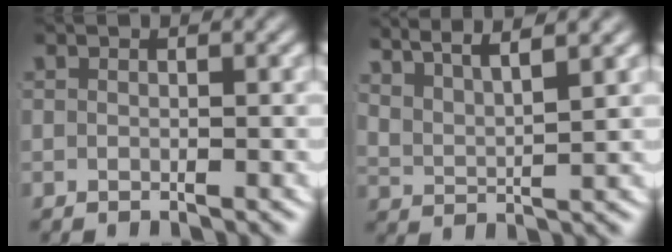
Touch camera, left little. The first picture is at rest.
{"total": 7.6, "force": [5.5, 3.6, 3.9], "torque": [-0.067, 0.013, 0.078]}